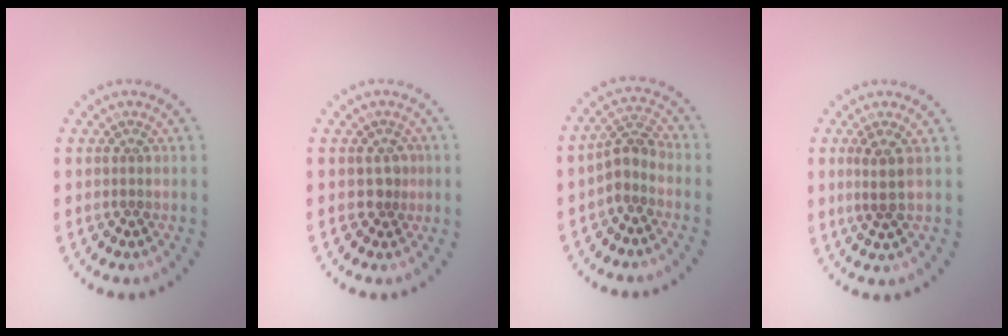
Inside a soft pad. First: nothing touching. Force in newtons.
{"total": 1.5, "press": 1.2, "slide": 0.9}
{"total": 2.5, "press": 2.0, "slide": 1.5}
{"total": 1.9, "press": 1.3, "slide": 1.4}